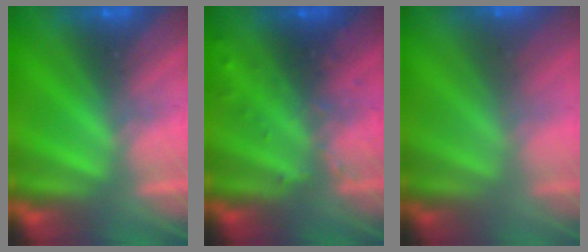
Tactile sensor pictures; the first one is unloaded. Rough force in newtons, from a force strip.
{"total": 3.3}
{"total": 2.9}